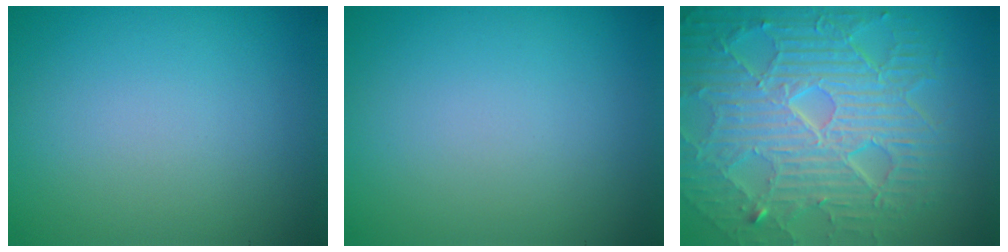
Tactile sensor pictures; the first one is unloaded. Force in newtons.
{"total": 0.0}
{"total": 10.3, "press": 6.6, "slide": 7.9}